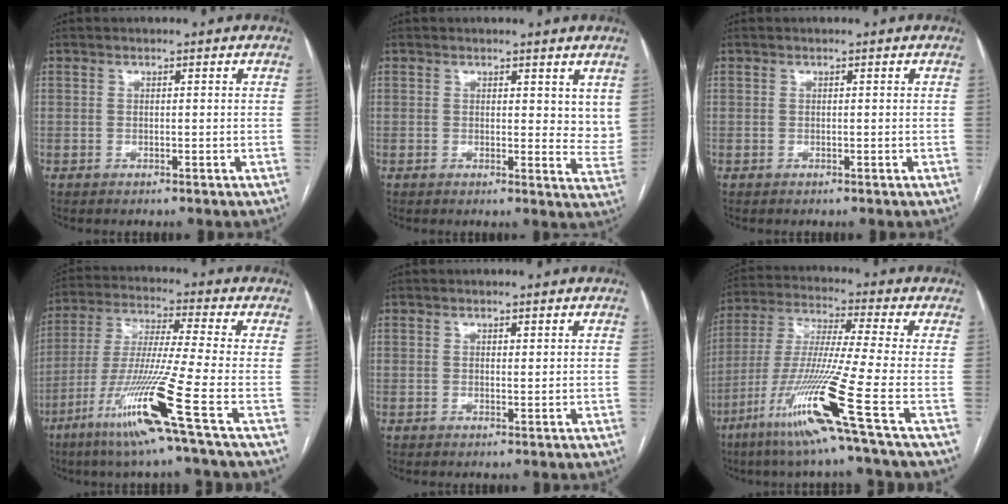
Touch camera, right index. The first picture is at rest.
{"total": 4.9, "force": [3.2, 2.4, 2.9], "torque": [-0.019, -0.023, 0.034]}
{"total": 0.0}
{"total": 15.2, "force": [-7.2, -2.3, 13.1], "torque": [-0.264, -0.036, -0.140]}
{"total": 0.7, "force": [0.4, 0.2, 0.5], "torque": [-0.006, -0.002, 0.005]}
{"total": 16.0, "force": [-7.8, -2.5, 13.8], "torque": [-0.285, -0.037, -0.150]}